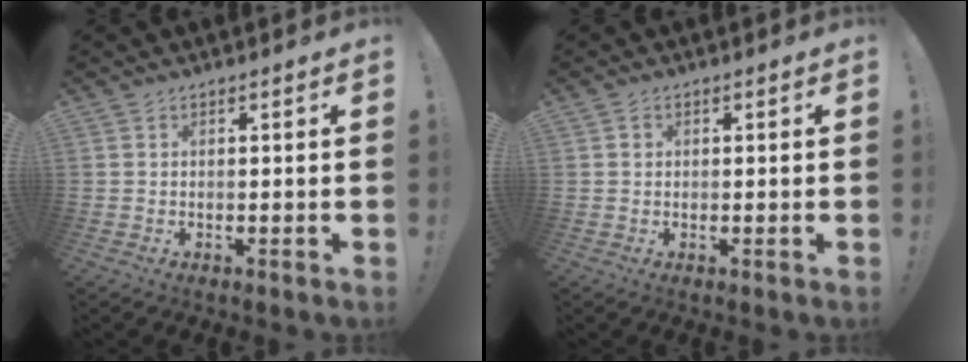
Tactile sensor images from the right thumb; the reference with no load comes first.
{"total": 1.2, "force": [0.1, 1.1, 0.2], "torque": [-0.004, 0.004, 0.002]}